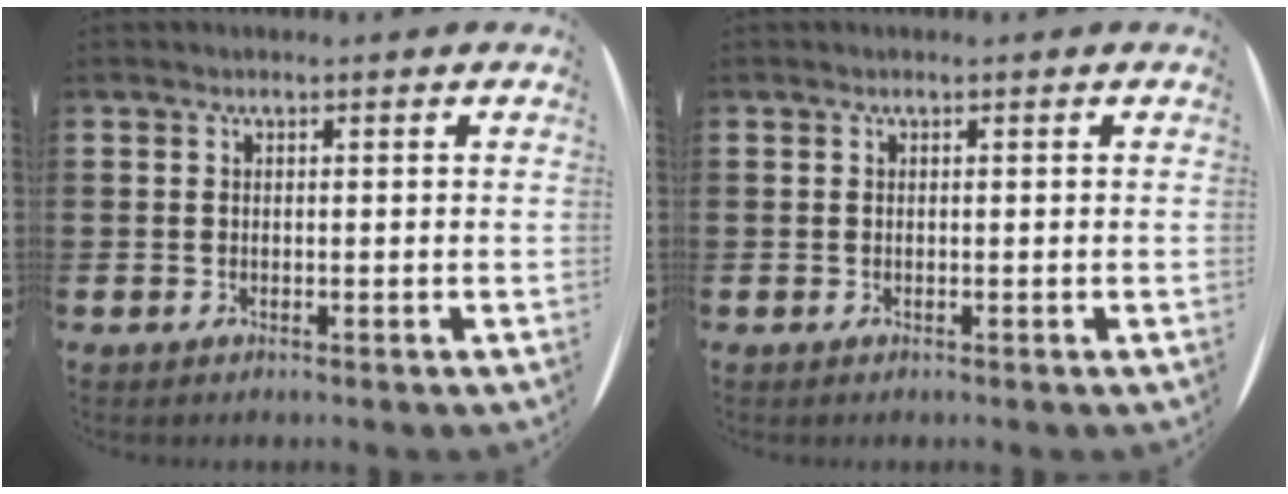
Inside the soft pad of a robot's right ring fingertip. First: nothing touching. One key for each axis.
{"total": 0.0}